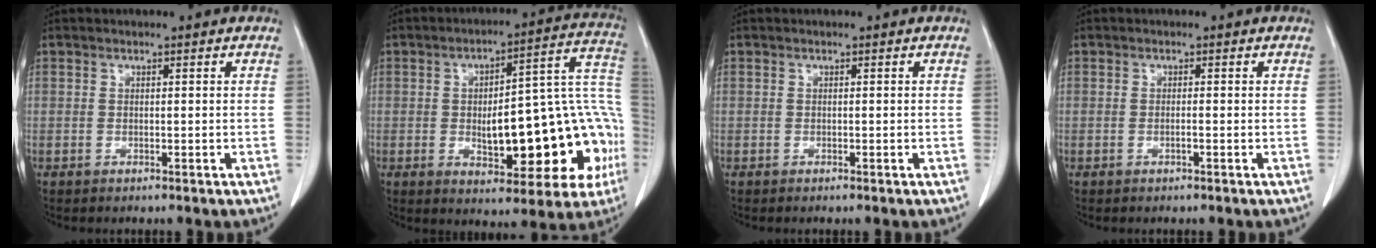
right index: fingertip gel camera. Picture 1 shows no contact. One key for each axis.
{"total": 21.8, "fx": -4.3, "fy": 7.1, "fz": 20.1, "tx": -0.201, "ty": 0.045, "tz": -0.039}
{"total": 0.0}
{"total": 0.7, "fx": -0.3, "fy": 0.0, "fz": 0.7, "tx": -0.014, "ty": 0.001, "tz": -0.005}